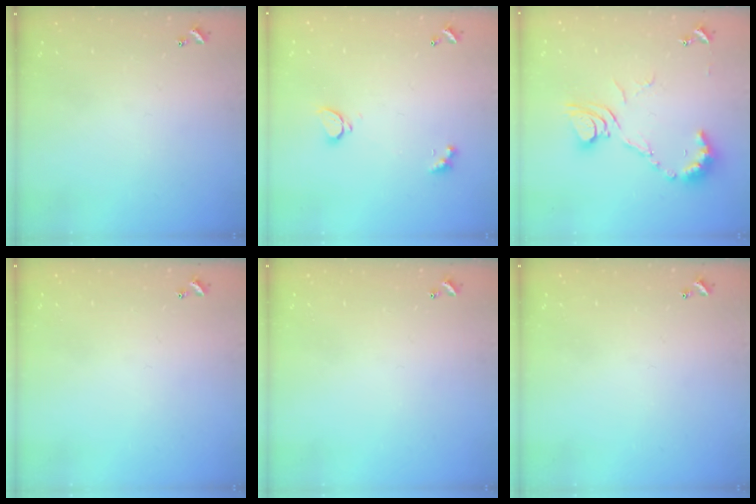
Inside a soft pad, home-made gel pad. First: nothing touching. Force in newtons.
{"total": 1.7, "press": 1.7, "slide": 0.3}
{"total": 10.4, "press": 10.3, "slide": 0.9}
{"total": 0.0}
{"total": 0.0}
{"total": 0.0}